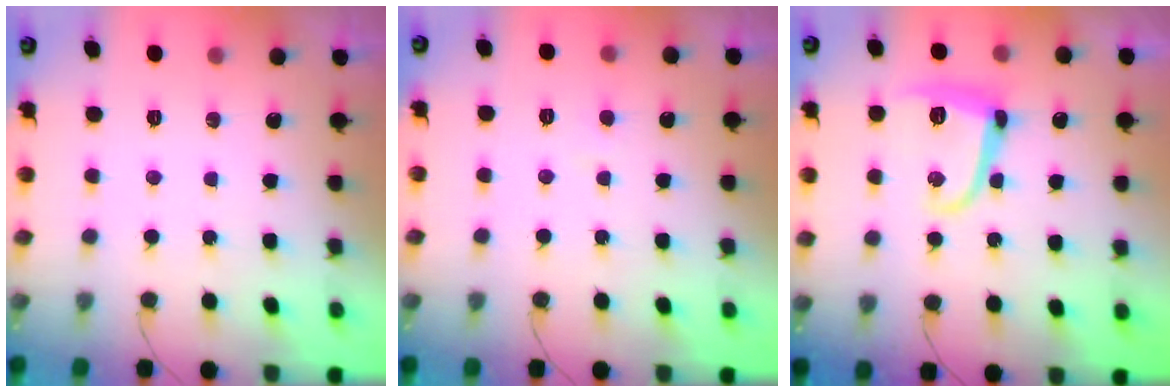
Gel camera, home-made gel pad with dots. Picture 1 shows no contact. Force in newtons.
{"total": 2.0, "press": 2.0, "slide": 0.2}
{"total": 10.6, "press": 10.5, "slide": 0.9}